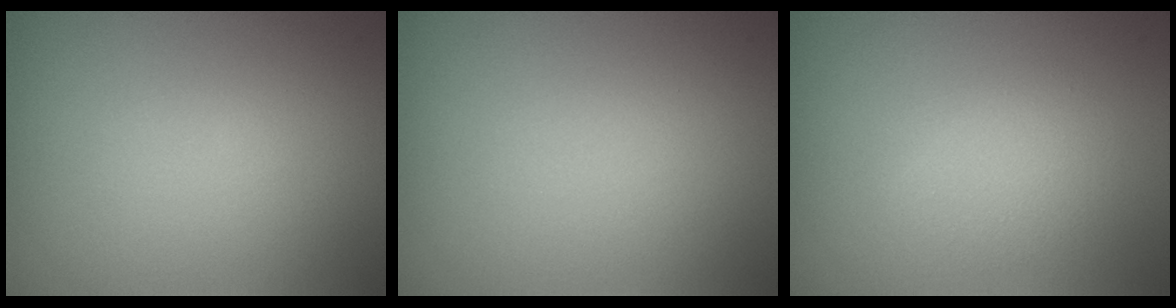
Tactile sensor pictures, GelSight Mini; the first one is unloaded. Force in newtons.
{"total": 0.0}
{"total": 1.8, "press": 1.8, "slide": 0.1}